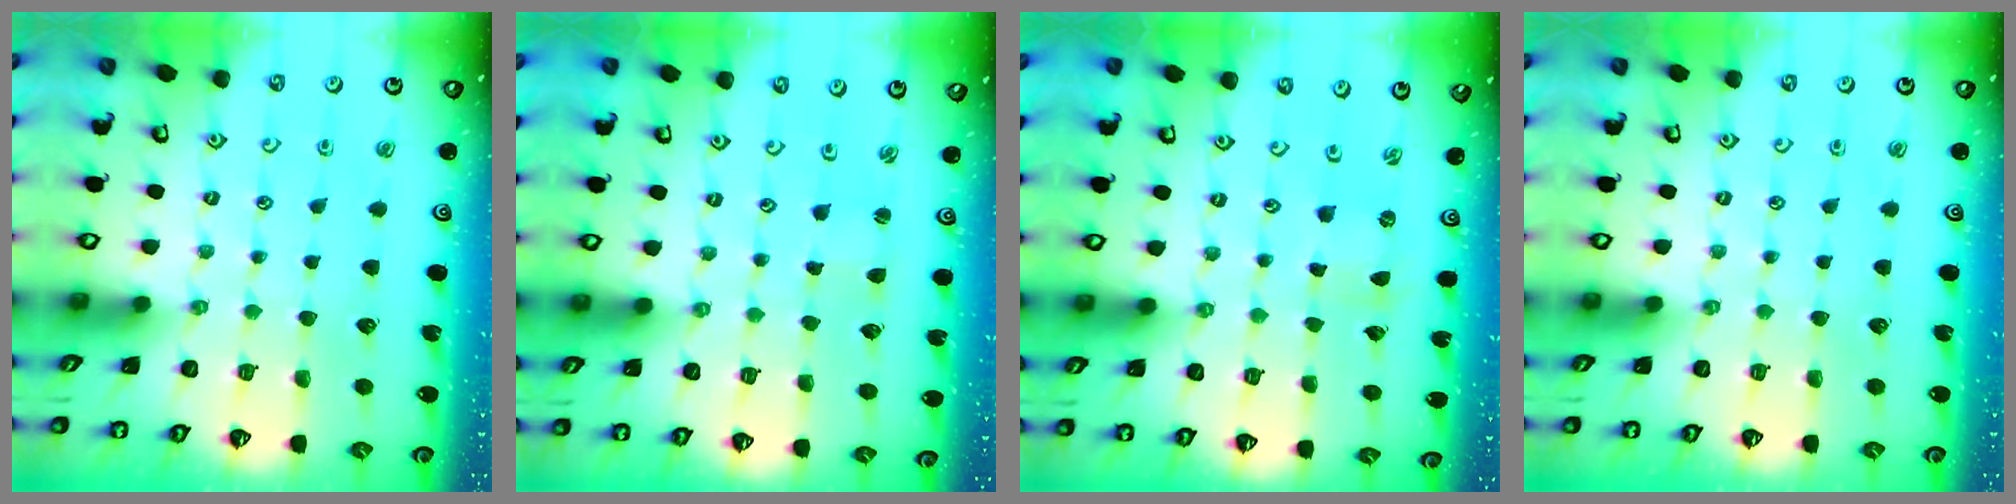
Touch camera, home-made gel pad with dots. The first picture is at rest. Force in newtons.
{"total": 1.4, "press": 1.4, "slide": 0.3}
{"total": 0.0}
{"total": 0.0}